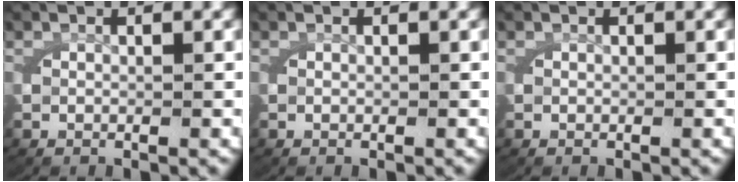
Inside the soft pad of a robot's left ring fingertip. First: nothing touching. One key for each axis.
{"total": 0.0}
{"total": 0.0}